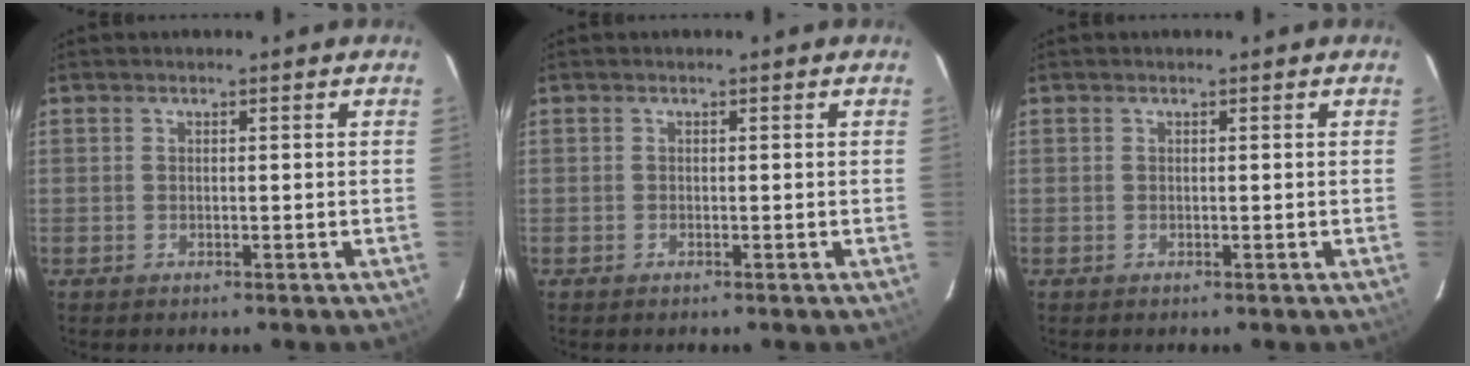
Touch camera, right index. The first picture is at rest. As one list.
[{"total": 0.0}, {"total": 0.0}]